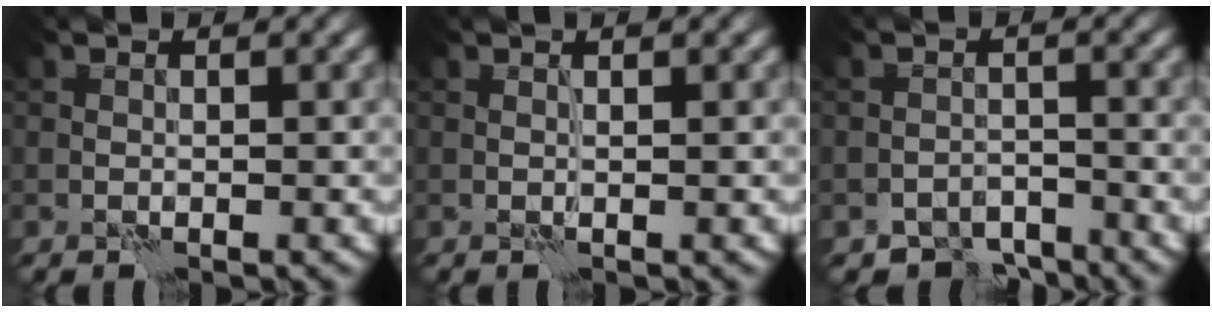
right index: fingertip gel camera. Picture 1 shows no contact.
{"total": 0.6, "force": [0.2, -0.5, -0.2], "torque": [0.001, 0.001, 0.003]}
{"total": 3.7, "force": [-3.3, 1.6, 0.6], "torque": [0.005, 0.002, -0.057]}